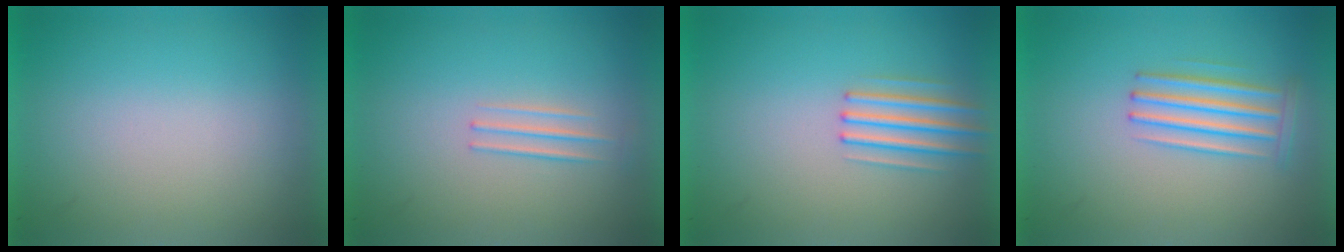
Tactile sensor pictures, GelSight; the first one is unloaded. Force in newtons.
{"total": 1.3}
{"total": 2.3}
{"total": 2.8}